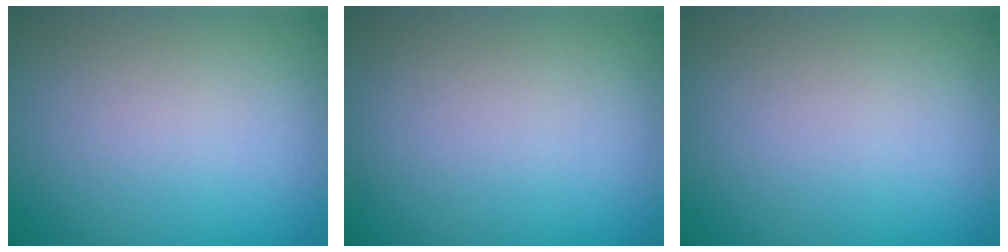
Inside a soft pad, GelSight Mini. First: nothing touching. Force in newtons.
{"total": 0.0}
{"total": 0.0}